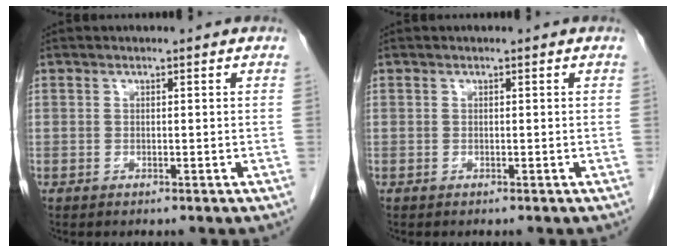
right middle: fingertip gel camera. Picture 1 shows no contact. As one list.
[{"total": 0.0}]